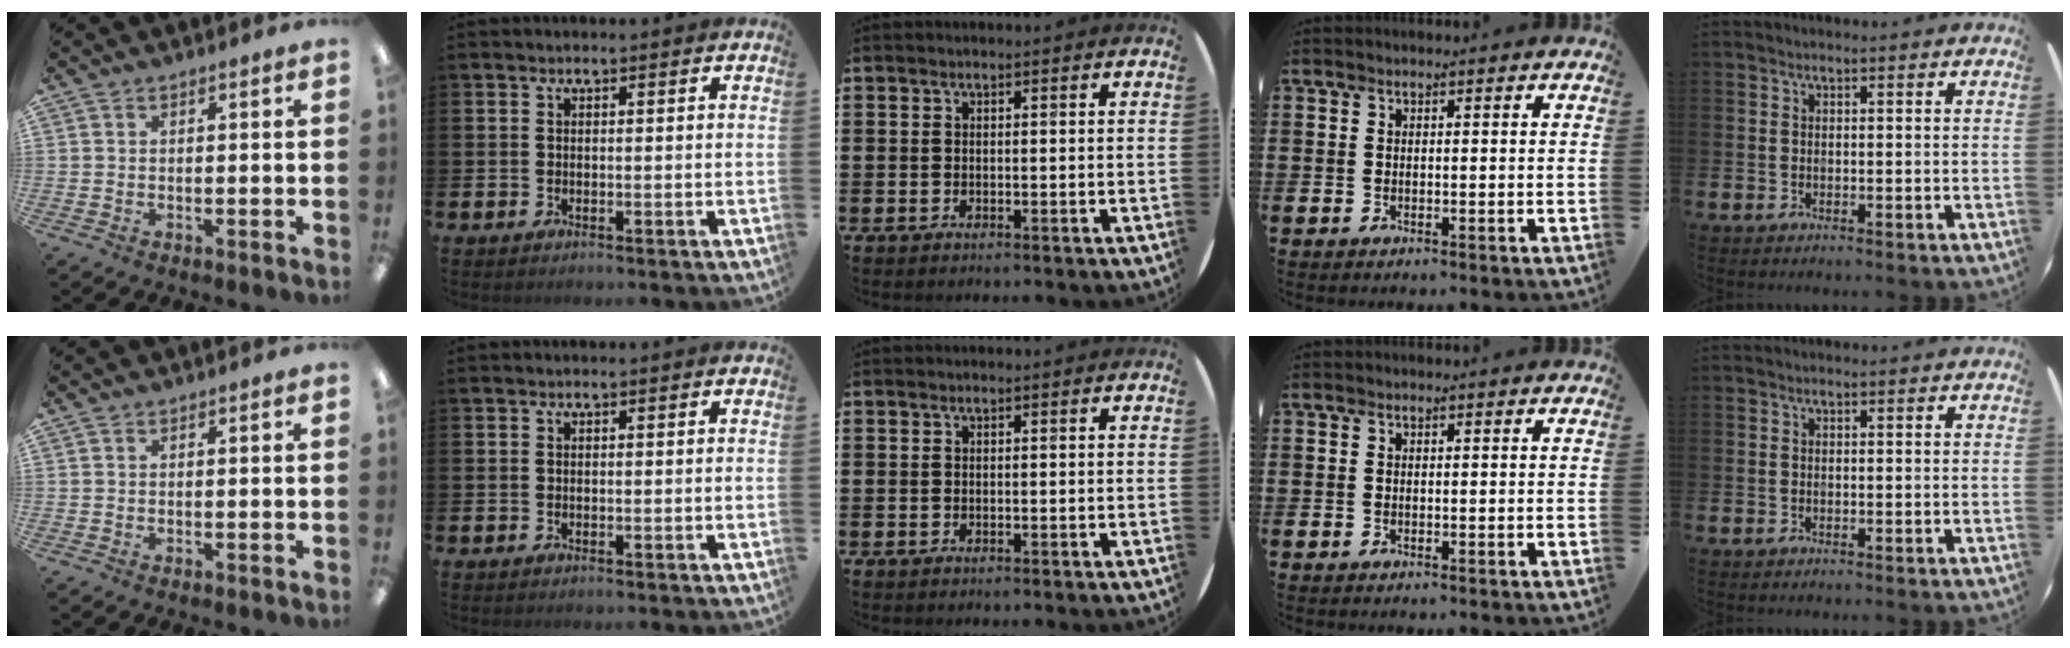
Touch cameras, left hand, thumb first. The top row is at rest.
{}